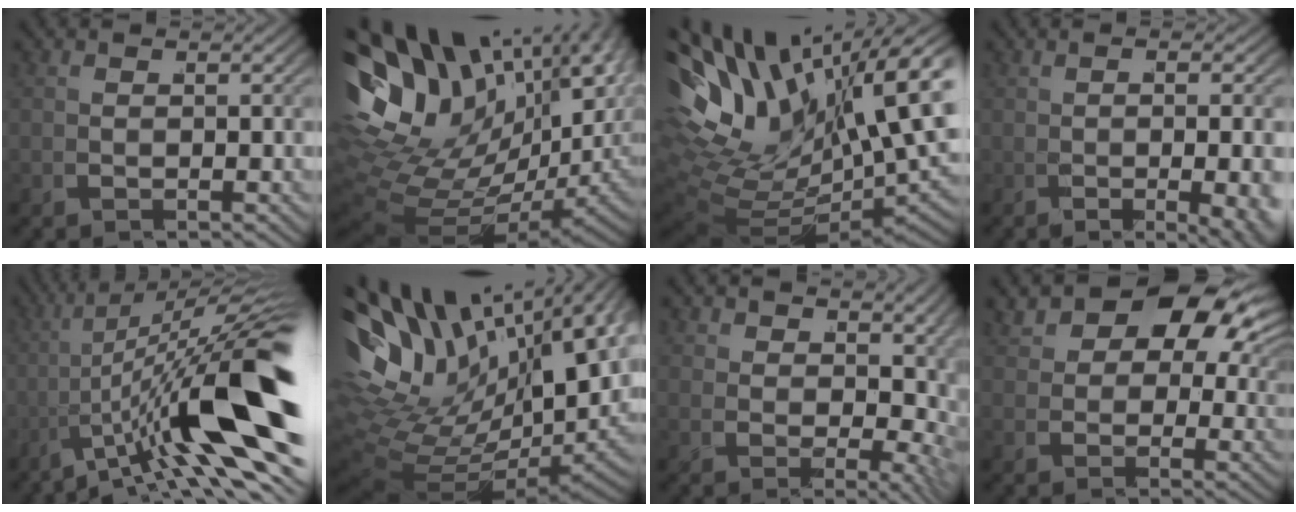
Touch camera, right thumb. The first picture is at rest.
{"total": 17.5, "force": [0.3, 11.5, 13.2], "torque": [-0.281, -0.033, 0.026]}
{"total": 16.5, "force": [1.3, 10.6, 12.6], "torque": [-0.249, -0.030, 0.036]}
{"total": 3.8, "force": [-1.2, 0.8, 3.5], "torque": [-0.066, -0.010, -0.014]}
{"total": 12.8, "force": [-0.8, 3.5, 12.3], "torque": [-0.176, 0.006, -0.019]}
{"total": 19.8, "force": [1.6, 13.3, 14.6], "torque": [-0.293, -0.022, 0.038]}
{"total": 5.3, "force": [1.9, 3.4, 3.6], "torque": [-0.060, -0.026, 0.046]}
{"total": 8.2, "force": [3.9, 4.4, 5.8], "torque": [-0.100, 0.001, 0.065]}